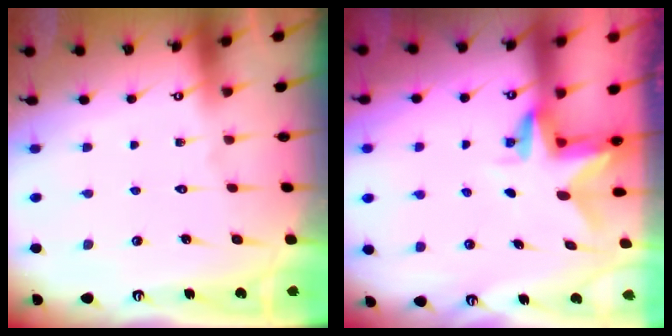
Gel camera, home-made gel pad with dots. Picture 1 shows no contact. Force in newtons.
{"total": 3.1, "press": 3.1, "slide": 0.2}